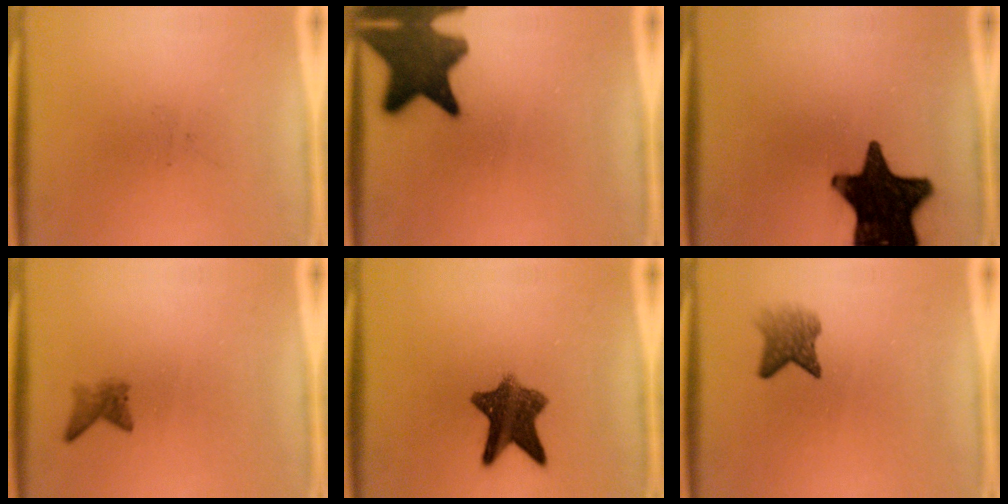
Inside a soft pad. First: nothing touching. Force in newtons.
{"total": 14.0}
{"total": 19.0}
{"total": 1.9}
{"total": 9.2}
{"total": 3.7}